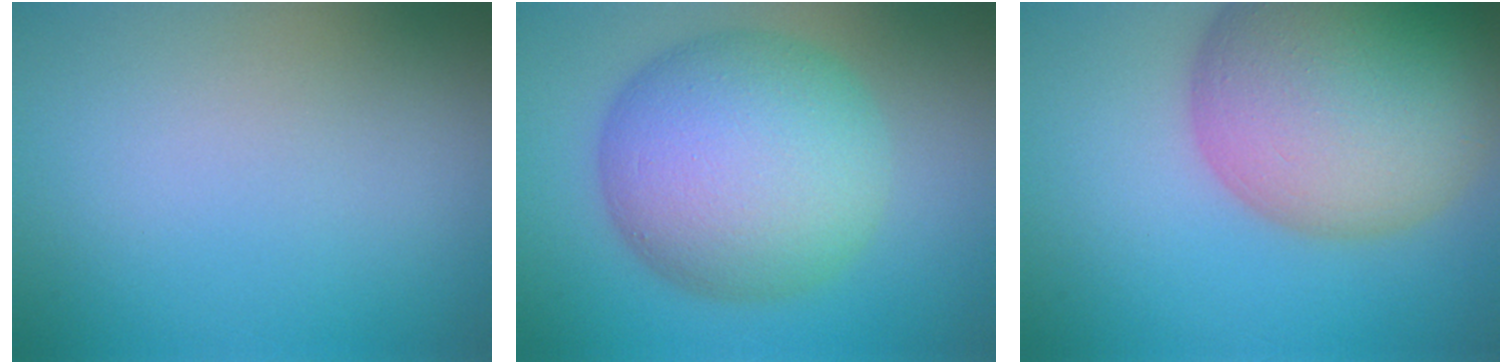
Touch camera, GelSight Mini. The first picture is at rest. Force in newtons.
{"total": 11.8, "press": 11.8, "slide": 0.2}
{"total": 14.9, "press": 14.9, "slide": 0.9}